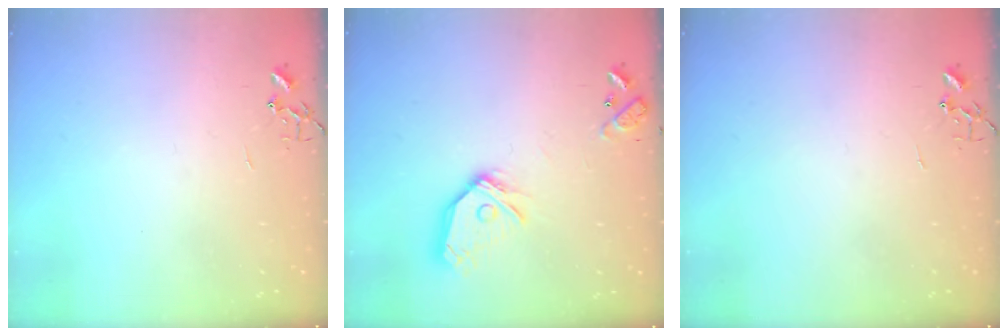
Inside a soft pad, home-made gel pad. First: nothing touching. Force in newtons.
{"total": 15.0, "press": 14.9, "slide": 2.2}
{"total": 0.0}